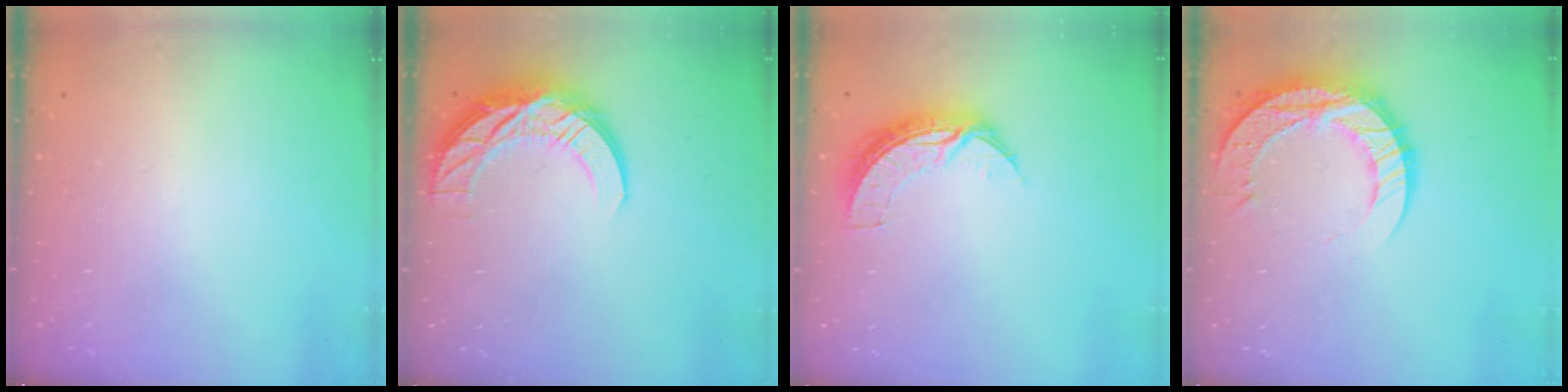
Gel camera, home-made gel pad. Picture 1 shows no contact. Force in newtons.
{"total": 14.2, "press": 14.2, "slide": 1.0}
{"total": 7.9, "press": 7.9, "slide": 0.1}
{"total": 13.6, "press": 13.6, "slide": 1.0}